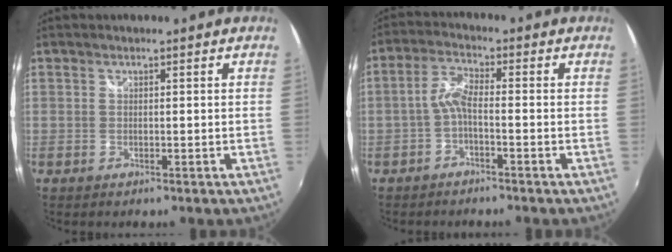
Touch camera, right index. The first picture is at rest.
{"total": 3.6, "force": [-1.6, 0.7, 3.2], "torque": [-0.078, 0.010, -0.033]}